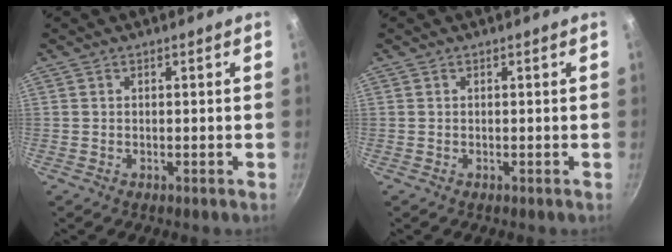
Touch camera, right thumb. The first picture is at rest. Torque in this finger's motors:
{"motor_torque": [0.00, 0.00, -0.01, -0.01, 0.00]}